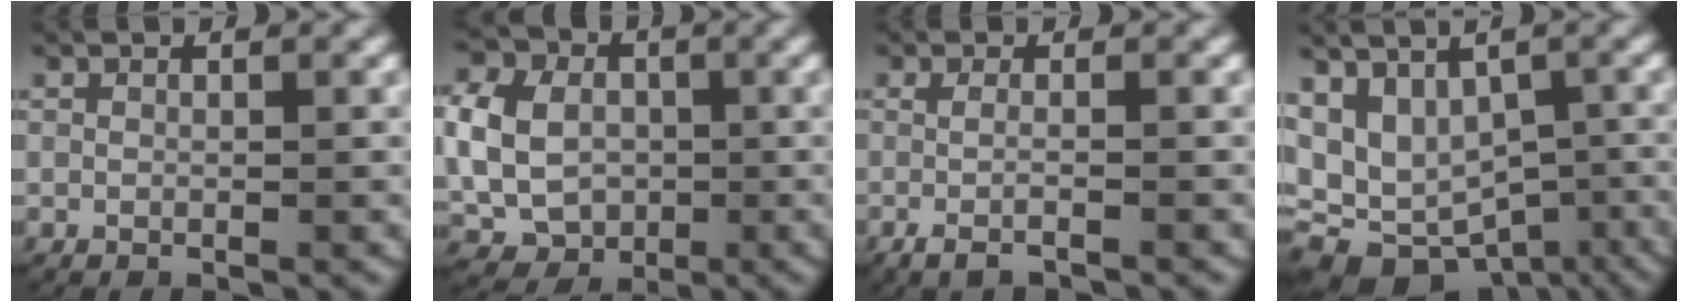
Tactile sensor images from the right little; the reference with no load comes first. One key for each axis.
{"total": 9.9, "fx": -1.7, "fy": 8.7, "fz": 4.5, "tx": -0.099, "ty": -0.033, "tz": -0.024}
{"total": 2.1, "fx": -1.5, "fy": 0.2, "fz": 1.5, "tx": -0.040, "ty": -0.006, "tz": -0.023}
{"total": 12.1, "fx": -3.7, "fy": 9.7, "fz": 6.2, "tx": -0.130, "ty": -0.047, "tz": -0.050}